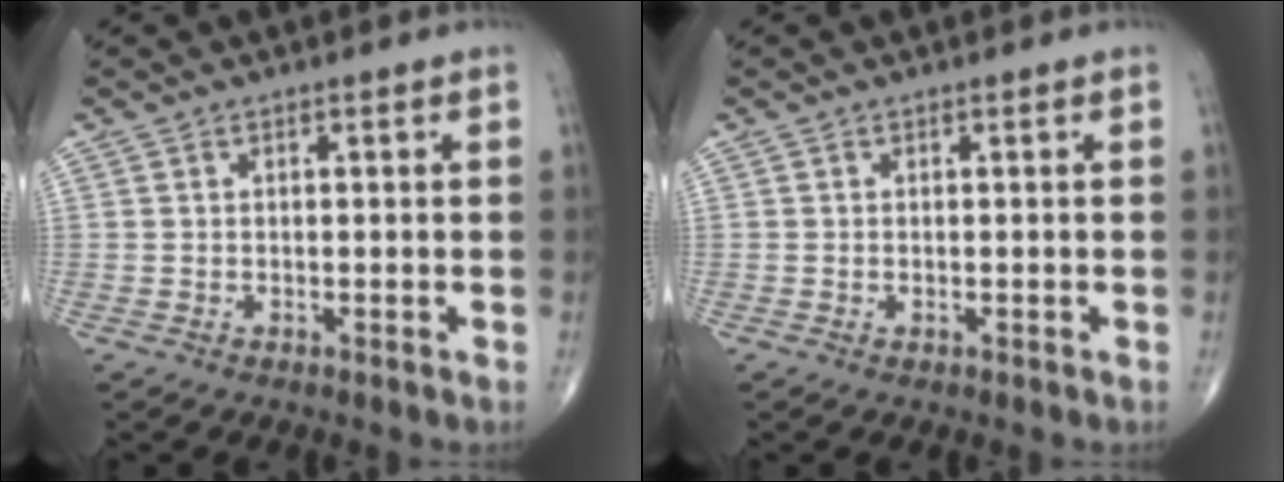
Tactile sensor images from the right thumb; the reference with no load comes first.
{"total": 0.0}